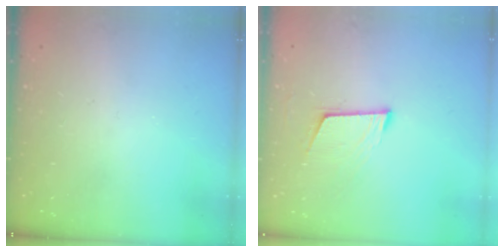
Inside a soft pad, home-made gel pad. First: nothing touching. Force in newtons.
{"total": 6.7, "press": 6.4, "slide": 2.0}